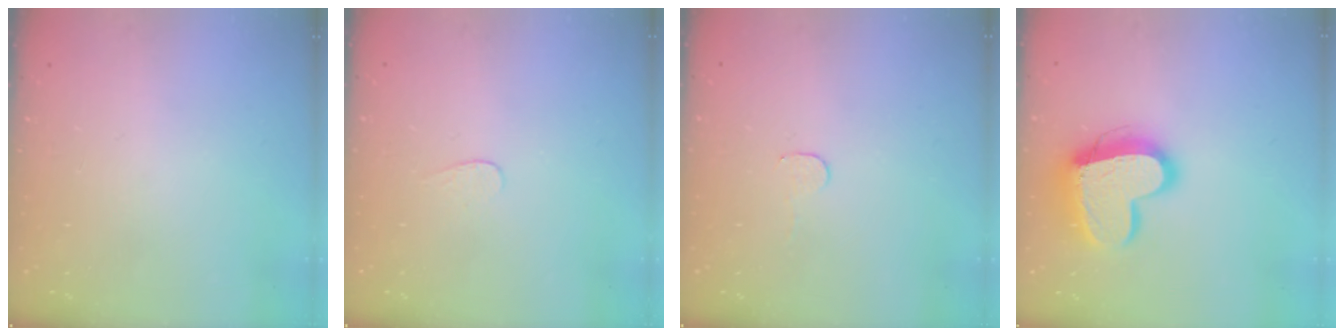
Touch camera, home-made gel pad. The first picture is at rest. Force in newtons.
{"total": 3.1, "press": 3.0, "slide": 0.3}
{"total": 2.8, "press": 2.8, "slide": 0.2}
{"total": 16.7, "press": 16.6, "slide": 1.4}